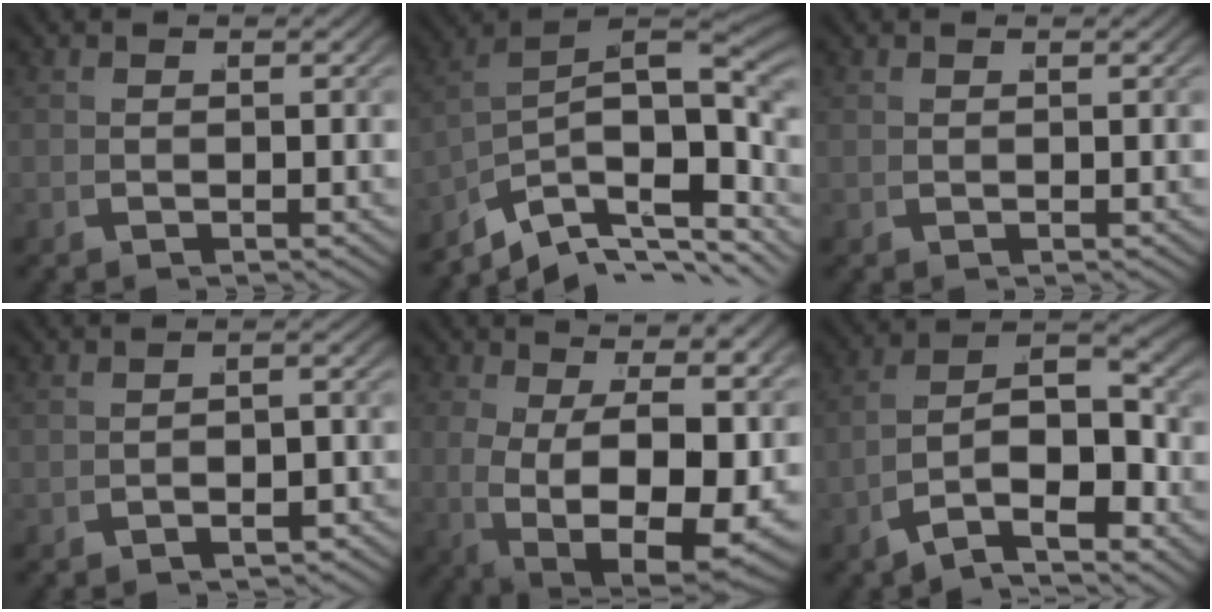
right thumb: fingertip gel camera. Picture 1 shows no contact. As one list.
[{"total": 12.9, "force": [-1.7, 7.6, 10.3], "torque": [-0.164, -0.035, -0.009]}, {"total": 0.6, "force": [0.6, -0.1, 0.0], "torque": [0.002, 0.001, 0.014]}, {"total": 2.0, "force": [-1.9, 0.3, 0.5], "torque": [0.001, 0.002, -0.033]}, {"total": 12.1, "force": [-0.5, 6.7, 10.0], "torque": [-0.184, -0.048, 0.025]}, {"total": 10.8, "force": [-1.4, 6.8, 8.3], "torque": [-0.165, -0.038, -0.017]}]